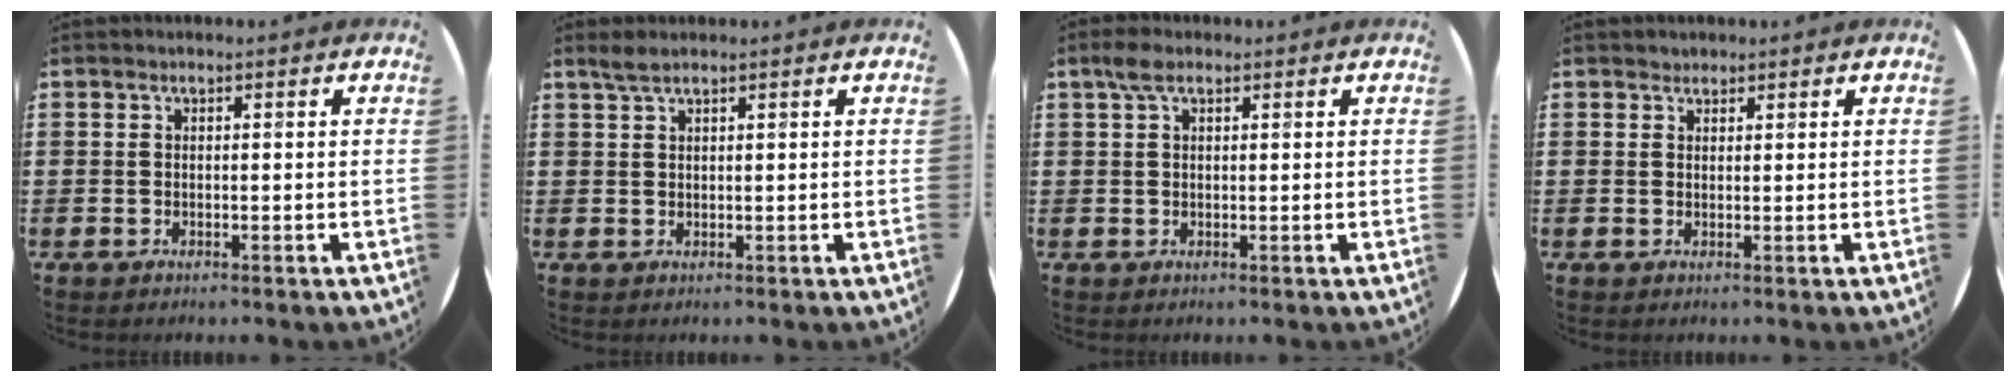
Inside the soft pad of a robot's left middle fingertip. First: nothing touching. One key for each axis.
{"total": 1.6, "fx": 1.3, "fy": 0.2, "fz": 0.8, "tx": -0.018, "ty": 0.002, "tz": 0.024}
{"total": 2.3, "fx": 1.4, "fy": 1.0, "fz": 1.5, "tx": -0.034, "ty": 0.006, "tz": 0.025}
{"total": 1.1, "fx": 1.0, "fy": 0.3, "fz": -0.1, "tx": 0.000, "ty": 0.001, "tz": 0.020}